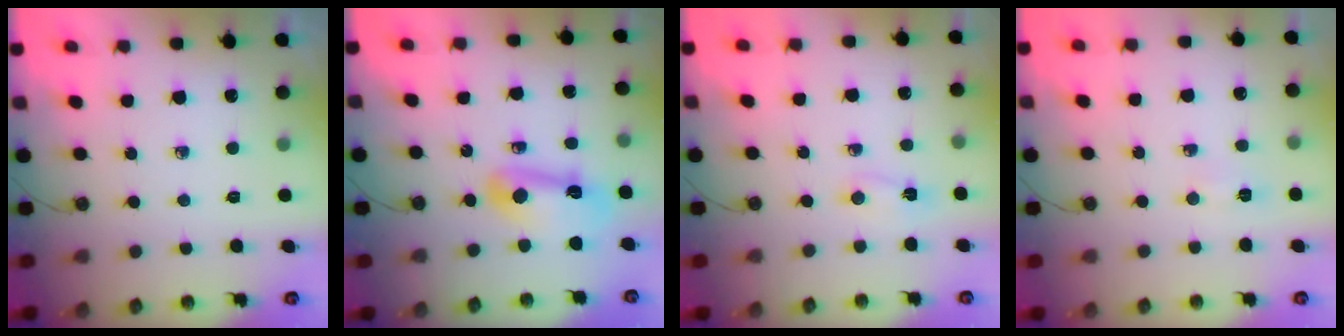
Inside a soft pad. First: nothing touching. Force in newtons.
{"total": 11.7, "press": 11.7, "slide": 1.1}
{"total": 2.8, "press": 2.7, "slide": 0.5}
{"total": 2.9, "press": 2.7, "slide": 1.0}